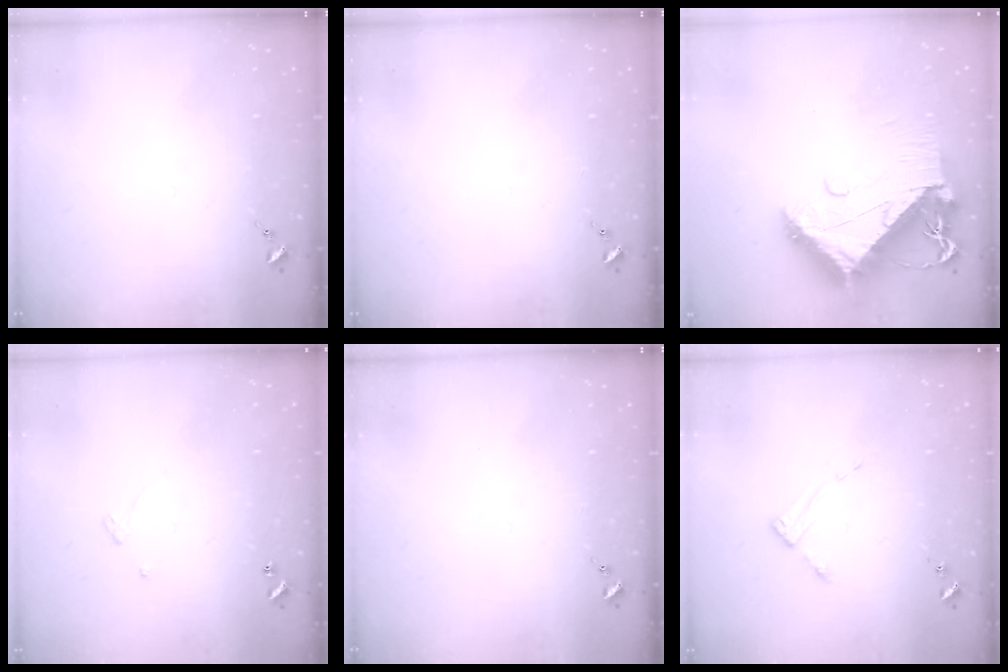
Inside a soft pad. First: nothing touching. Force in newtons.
{"total": 0.0}
{"total": 16.5, "press": 16.4, "slide": 1.8}
{"total": 2.6, "press": 2.6, "slide": 0.2}
{"total": 0.0}
{"total": 2.6, "press": 2.6, "slide": 0.4}